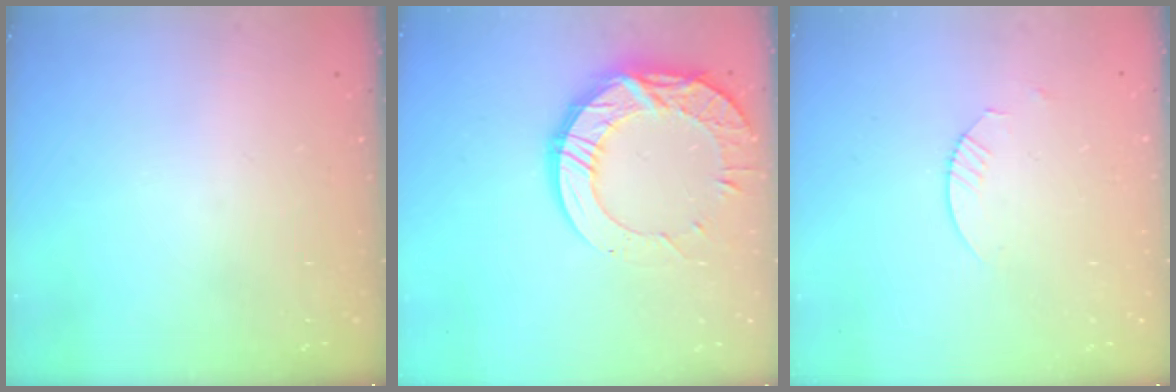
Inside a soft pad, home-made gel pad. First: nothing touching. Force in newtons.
{"total": 15.6, "press": 15.6, "slide": 1.1}
{"total": 1.8, "press": 1.8, "slide": 0.2}